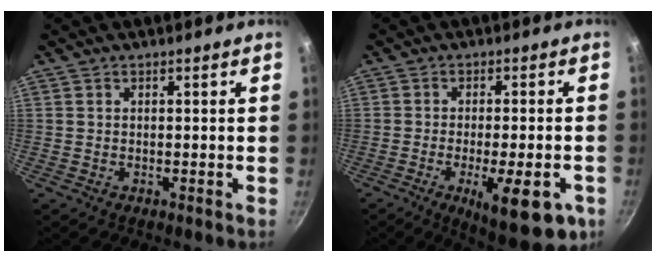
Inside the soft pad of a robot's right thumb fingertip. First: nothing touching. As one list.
[{"total": 14.0, "force": [-5.6, 4.4, 12.1], "torque": [-0.151, 0.003, -0.072]}]